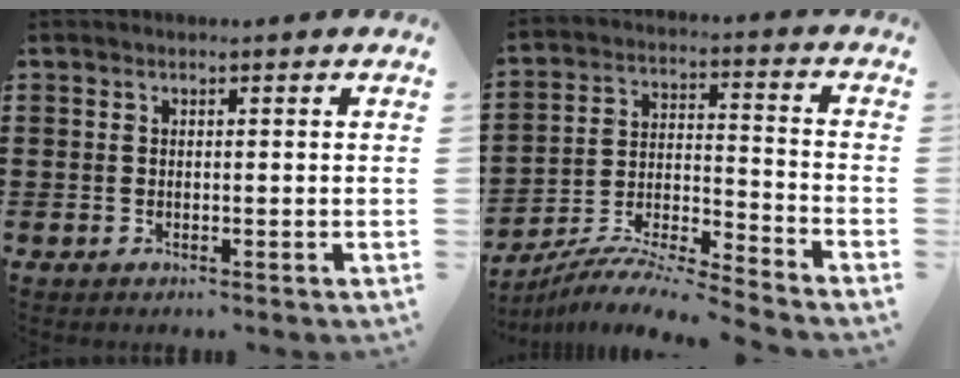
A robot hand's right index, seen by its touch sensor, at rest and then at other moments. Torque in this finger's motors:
{"motor_torque": [1.08, 1.06, 0.13, 0.01]}